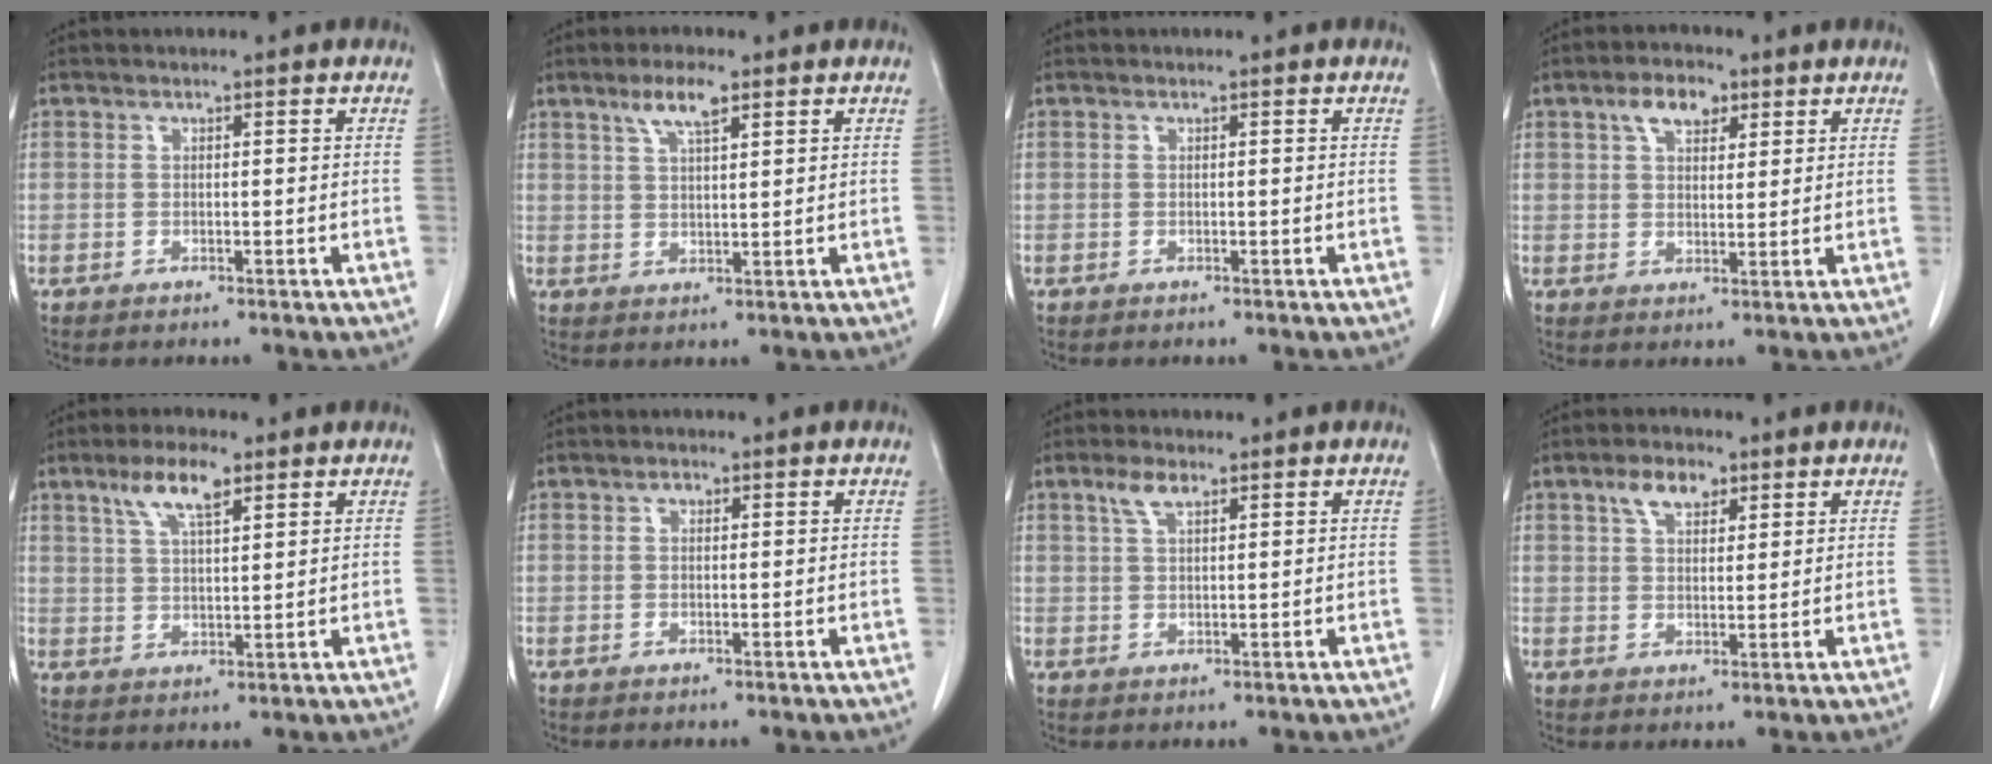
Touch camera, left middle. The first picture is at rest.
{"total": 4.7, "force": [3.0, 0.9, 3.5], "torque": [-0.073, 0.004, 0.056]}
{"total": 0.0}
{"total": 5.3, "force": [2.9, 2.8, 3.4], "torque": [-0.064, 0.015, 0.051]}
{"total": 6.5, "force": [4.0, 1.6, 4.9], "torque": [-0.099, 0.008, 0.075]}
{"total": 0.8, "force": [0.4, 0.5, 0.4], "torque": [-0.007, 0.001, 0.005]}
{"total": 3.0, "force": [1.9, 1.1, 2.0], "torque": [-0.049, 0.008, 0.041]}
{"total": 4.8, "force": [2.8, 2.5, 3.0], "torque": [-0.058, 0.011, 0.052]}